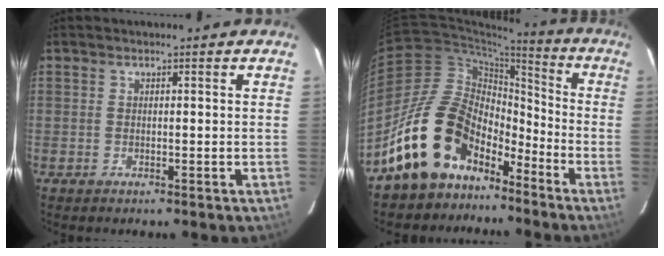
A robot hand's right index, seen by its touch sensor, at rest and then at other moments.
{"total": 16.2, "force": [-11.1, 9.5, 7.0], "torque": [-0.135, 0.024, -0.187]}